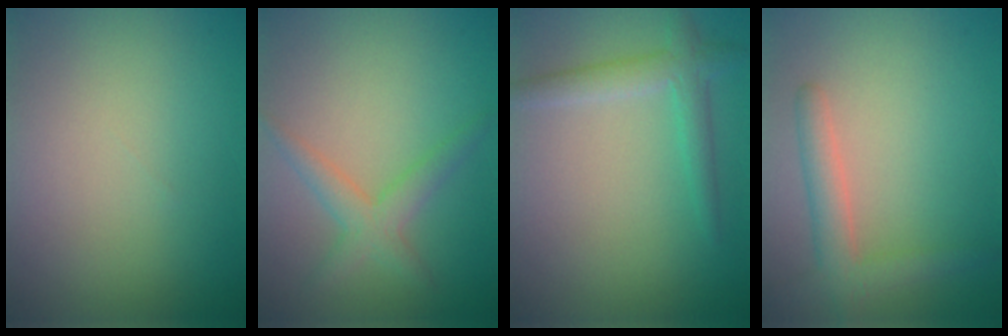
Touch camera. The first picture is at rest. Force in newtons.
{"total": 2.6, "press": 2.6, "slide": 0.1}
{"total": 2.6, "press": 2.6, "slide": 0.1}
{"total": 3.0, "press": 3.0, "slide": 0.1}